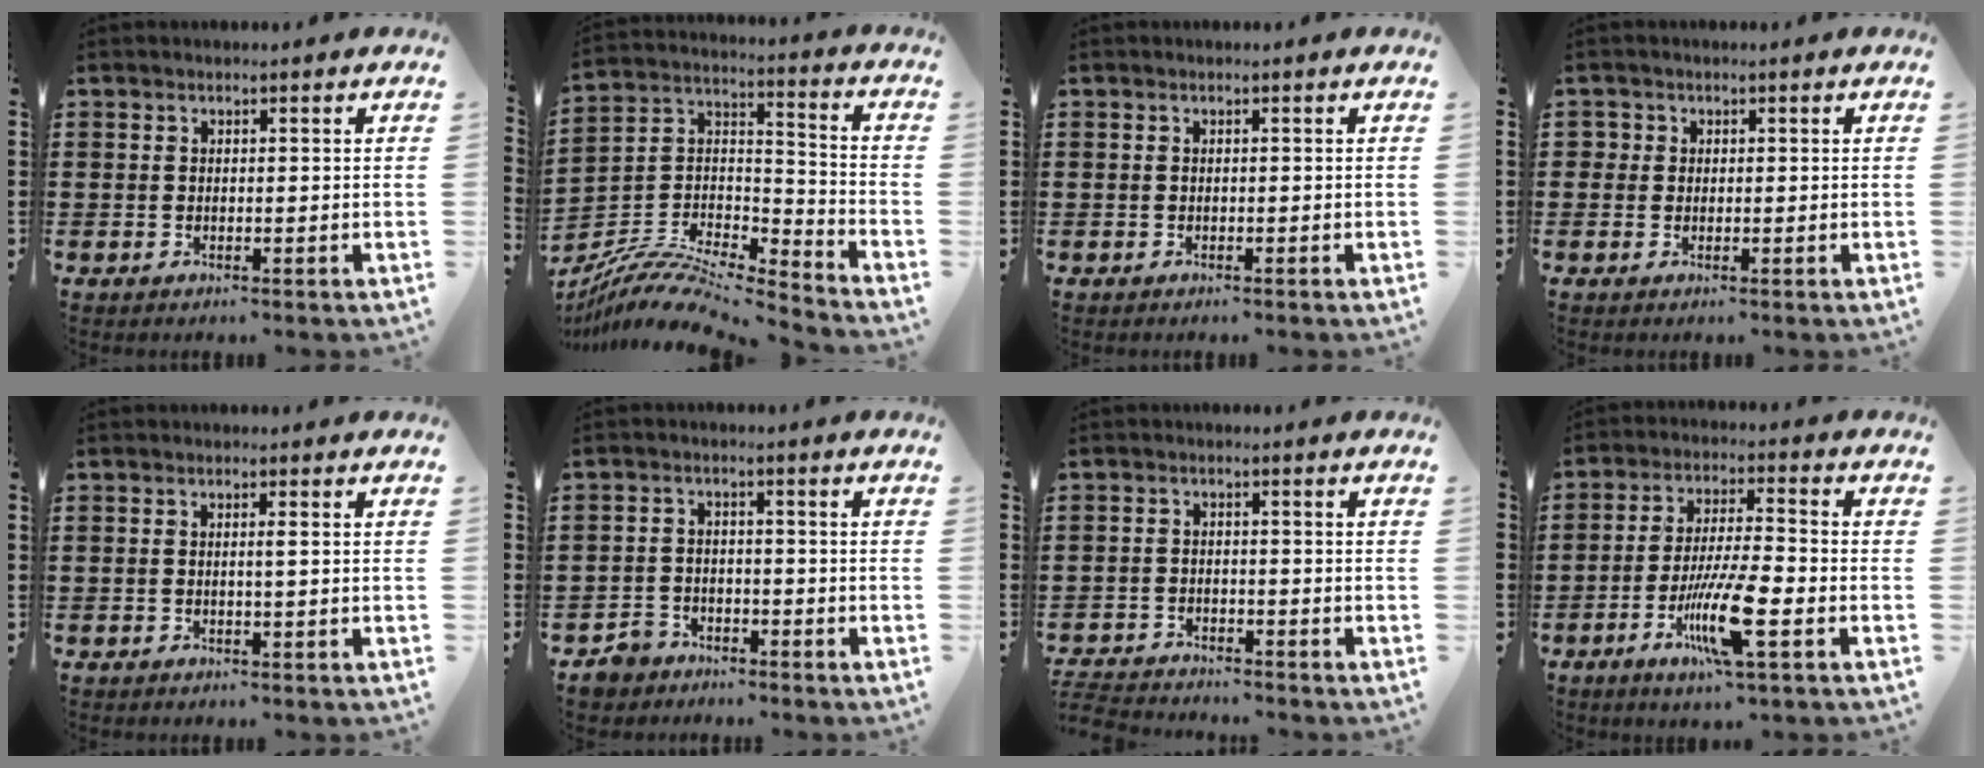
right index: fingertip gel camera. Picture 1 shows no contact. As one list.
[{"total": 9.4, "force": [-7.8, 2.6, 4.4], "torque": [-0.094, 0.008, -0.158]}, {"total": 0.0}, {"total": 1.2, "force": [0.3, 1.2, 0.1], "torque": [-0.007, 0.007, 0.005]}, {"total": 0.9, "force": [0.0, -0.1, 0.9], "torque": [-0.017, -0.002, 0.000]}, {"total": 3.2, "force": [-2.9, 1.4, 0.3], "torque": [-0.018, 0.005, -0.062]}, {"total": 3.1, "force": [-3.1, 0.1, -0.1], "torque": [-0.006, -0.004, -0.066]}, {"total": 10.5, "force": [-4.2, 1.6, 9.5], "torque": [-0.191, -0.012, -0.080]}]